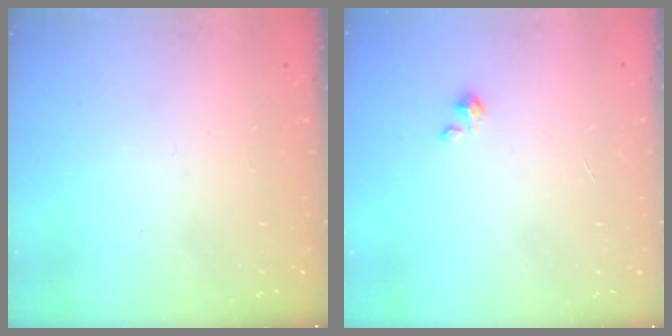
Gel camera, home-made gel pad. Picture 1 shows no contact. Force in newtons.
{"total": 2.3, "press": 2.3, "slide": 0.2}